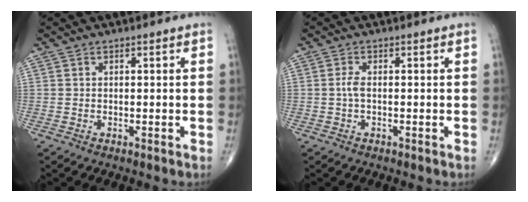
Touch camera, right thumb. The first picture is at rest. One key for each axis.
{"total": 1.7, "fx": -0.2, "fy": 0.6, "fz": 1.6, "tx": -0.038, "ty": -0.001, "tz": -0.005}